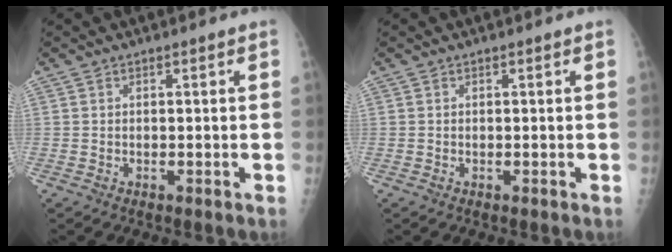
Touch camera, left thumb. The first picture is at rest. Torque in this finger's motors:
{"motor_torque": [-0.28, -0.06, -0.14, -0.06, 0.03]}